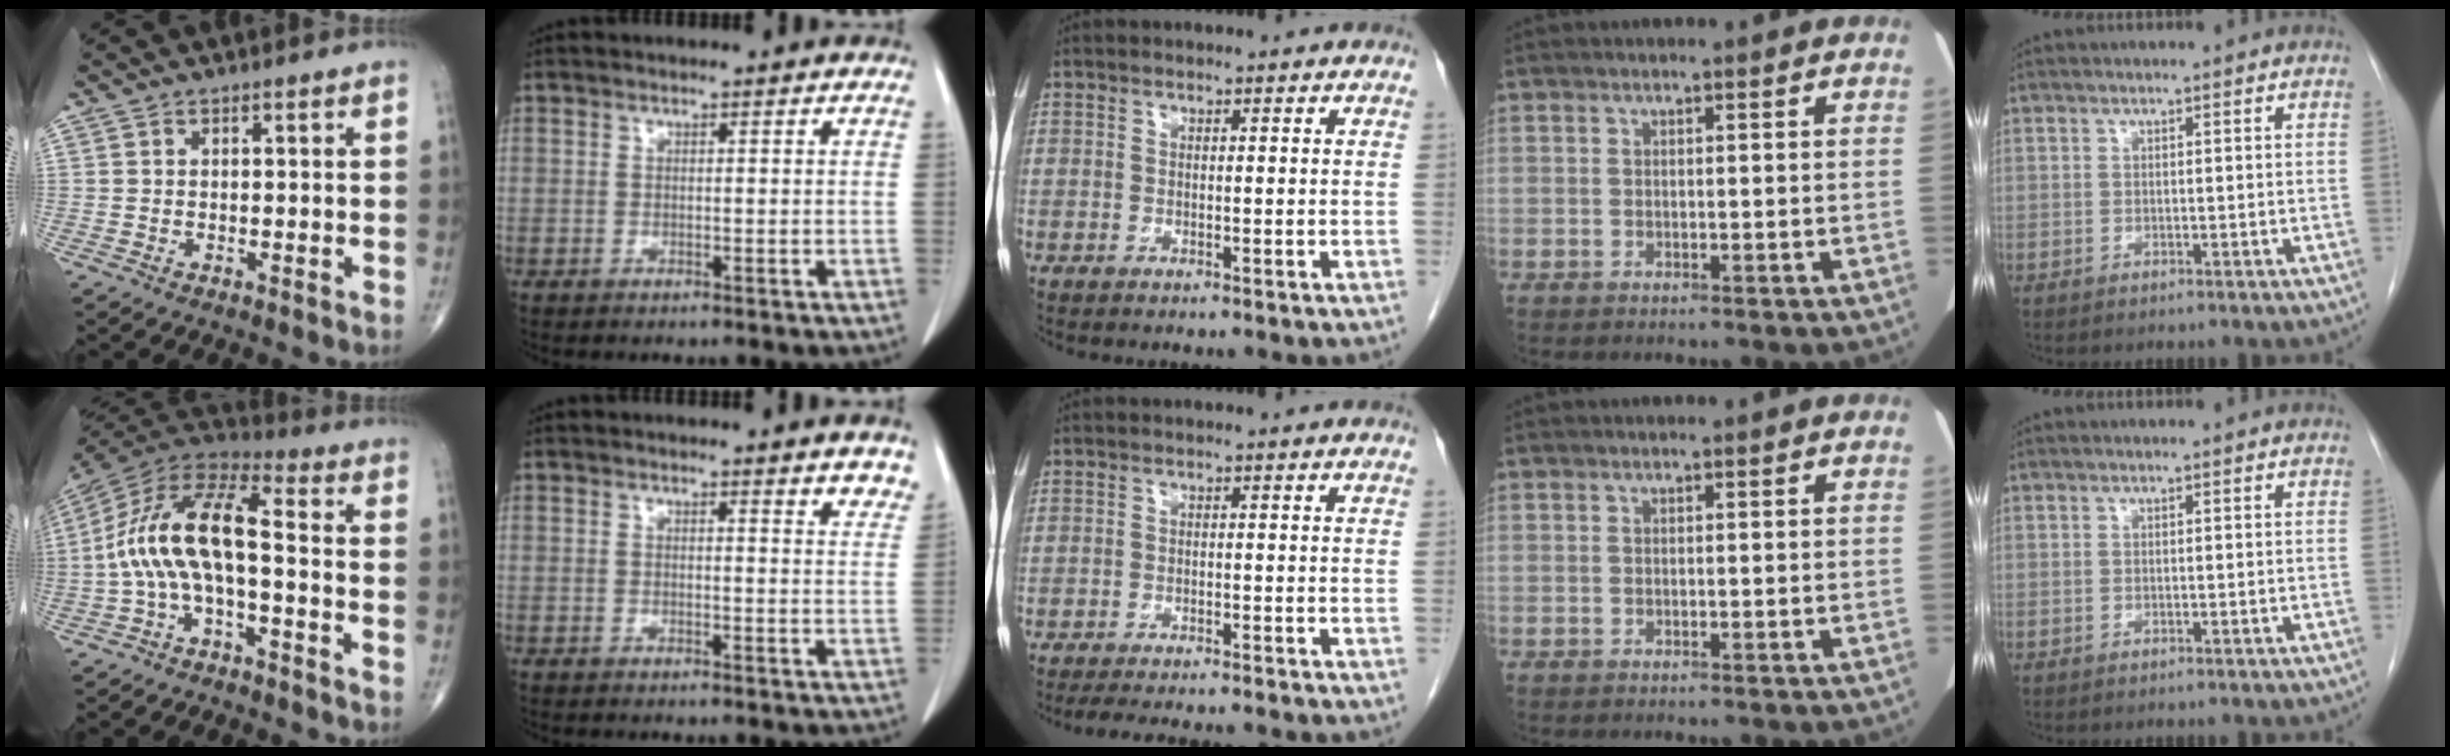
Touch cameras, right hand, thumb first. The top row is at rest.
{"thumb": {"total": 14.5, "force": [-2.5, 5.6, 13.1], "torque": [-0.258, 0.065, -0.058]}, "index": {"total": 4.2, "force": [3.9, 0.9, 1.5], "torque": [-0.006, -0.018, 0.027]}, "middle": {"total": 10.4, "force": [-9.0, 1.7, 4.9], "torque": [-0.061, -0.010, -0.116]}}